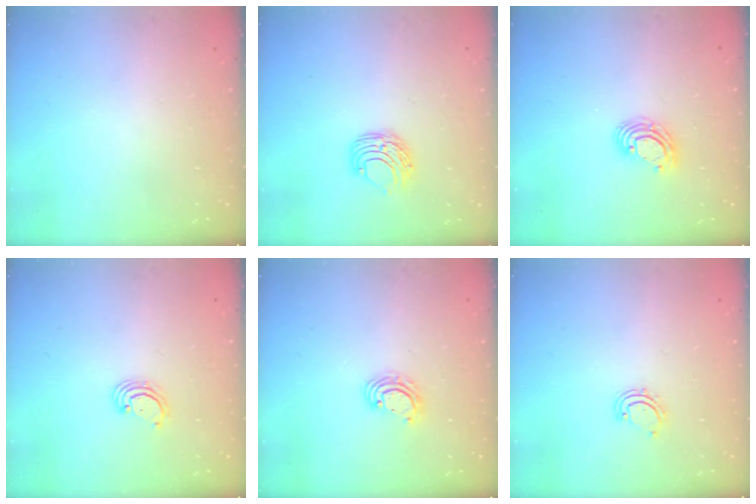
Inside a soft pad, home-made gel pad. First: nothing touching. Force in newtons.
{"total": 6.7, "press": 6.7, "slide": 0.5}
{"total": 8.2, "press": 8.1, "slide": 1.4}
{"total": 2.3, "press": 2.3, "slide": 0.1}
{"total": 4.6, "press": 4.6, "slide": 0.2}
{"total": 3.5, "press": 3.5, "slide": 0.3}